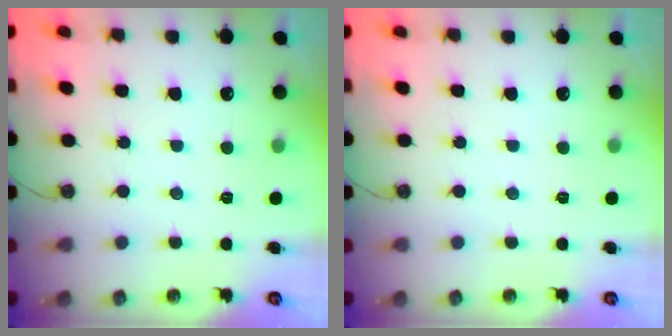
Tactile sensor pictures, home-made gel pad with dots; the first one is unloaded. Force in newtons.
{"total": 0.0}